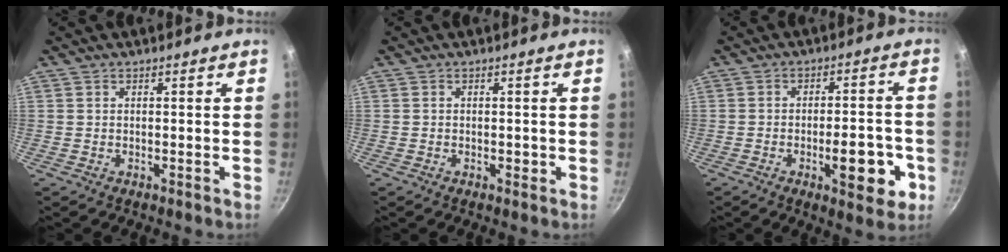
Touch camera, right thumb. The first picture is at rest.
{"total": 0.9, "force": [-0.2, 0.6, 0.6], "torque": [-0.005, 0.003, -0.004]}
{"total": 11.2, "force": [-3.8, 4.5, 9.5], "torque": [-0.100, 0.020, -0.048]}